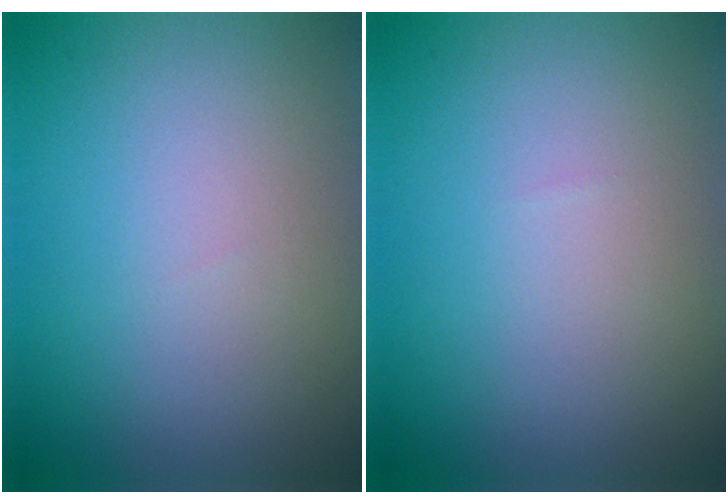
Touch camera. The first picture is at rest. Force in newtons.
{"total": 0.0}